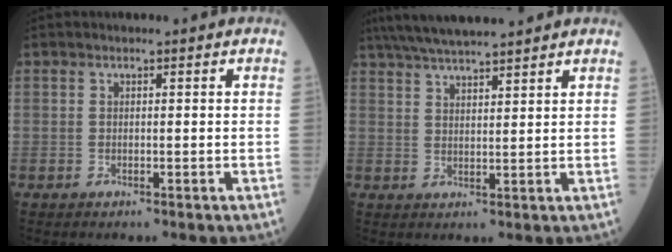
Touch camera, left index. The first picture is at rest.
{"total": 10.3, "force": [9.0, 0.6, 4.9], "torque": [-0.085, 0.030, 0.141]}